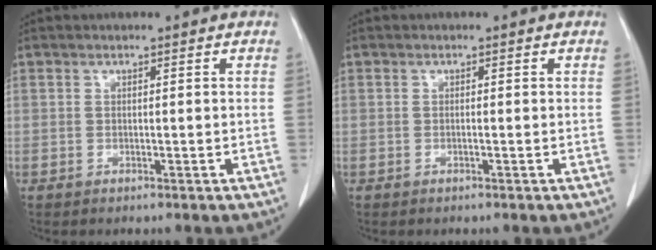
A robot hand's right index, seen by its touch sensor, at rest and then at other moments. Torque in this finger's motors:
{"motor_torque": [0.06, 0.00, 0.04, 0.01]}